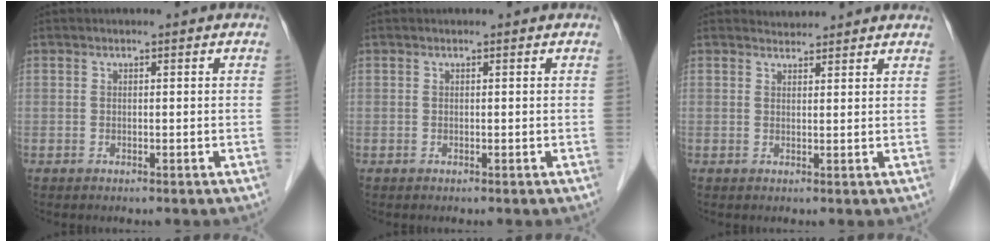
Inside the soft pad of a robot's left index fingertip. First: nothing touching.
{"total": 0.0}
{"total": 2.6, "force": [2.5, 0.5, -0.3], "torque": [-0.004, 0.012, 0.033]}